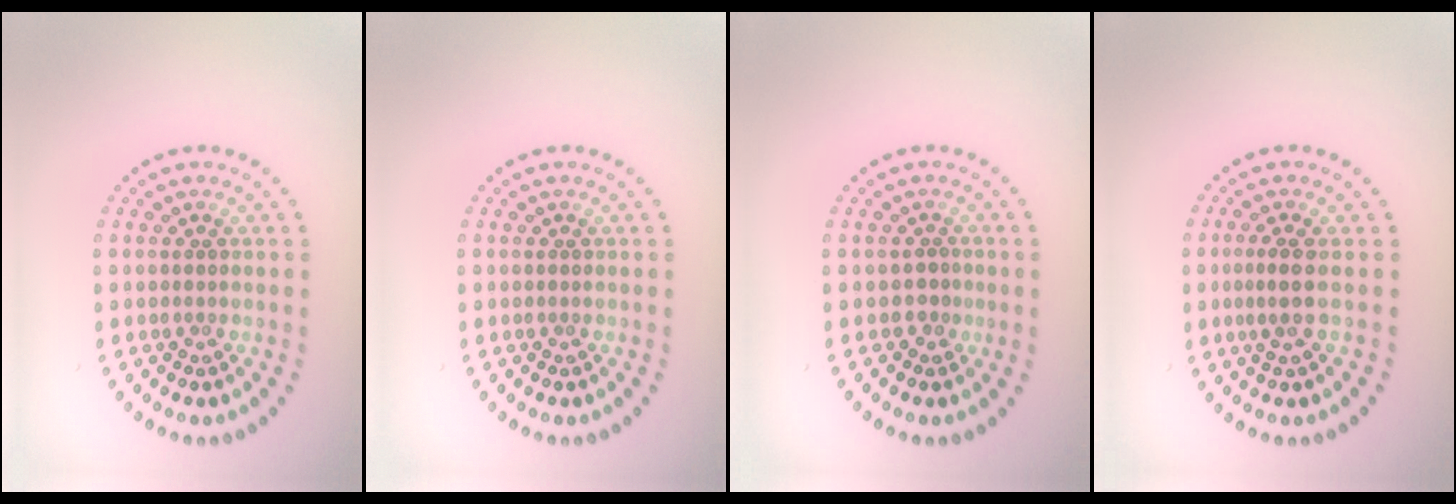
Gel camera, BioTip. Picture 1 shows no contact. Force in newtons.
{"total": 0.0}
{"total": 0.9, "press": 0.7, "slide": 0.6}
{"total": 2.0, "press": 1.4, "slide": 1.4}